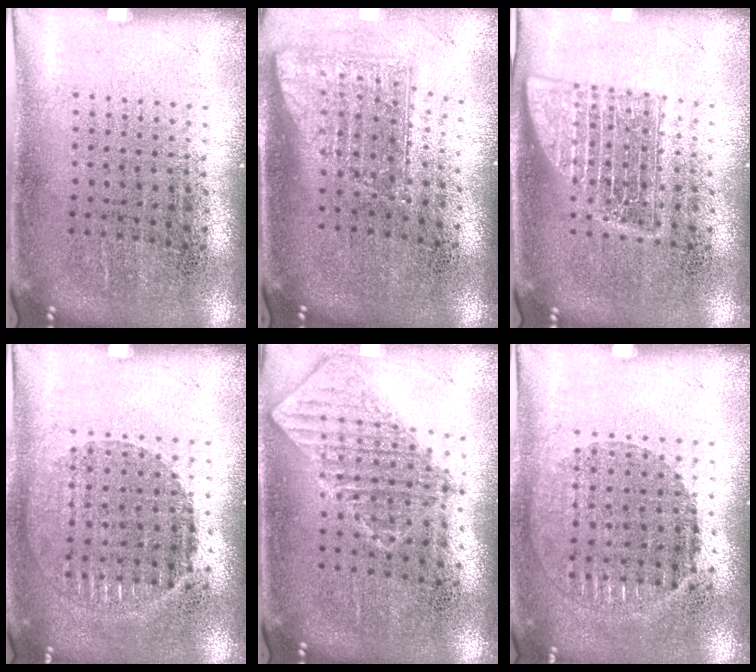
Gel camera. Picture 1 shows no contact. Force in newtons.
{"total": 1.7, "press": 1.2, "slide": 1.1}
{"total": 1.5, "press": 1.5, "slide": 0.2}
{"total": 1.0, "press": 1.0, "slide": 0.1}
{"total": 0.8, "press": 0.8, "slide": 0.0}
{"total": 1.0, "press": 0.9, "slide": 0.4}